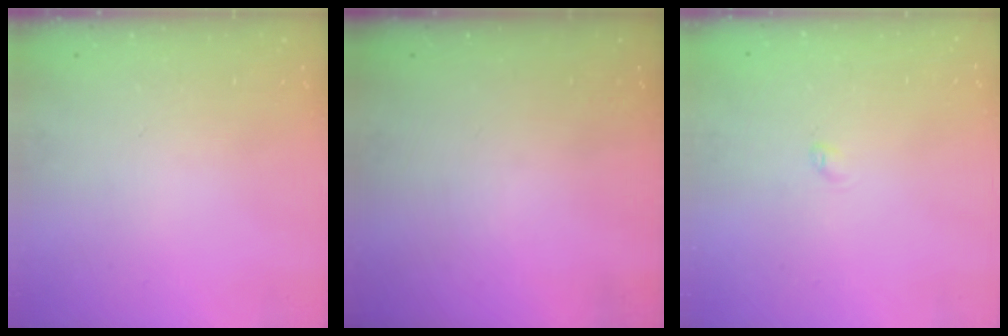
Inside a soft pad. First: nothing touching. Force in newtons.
{"total": 0.0}
{"total": 2.3, "press": 2.3, "slide": 0.3}